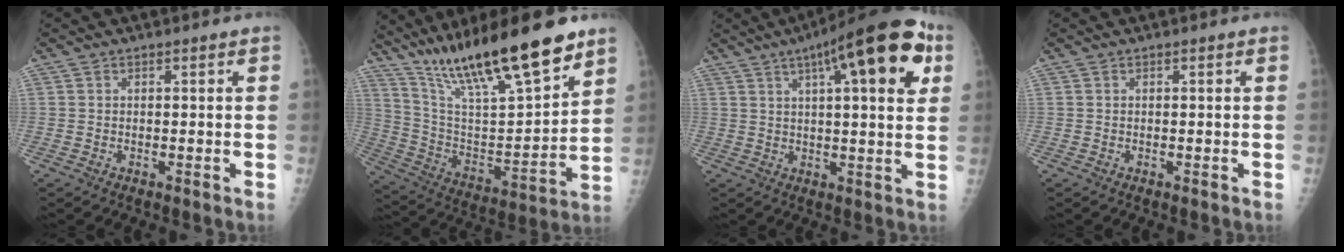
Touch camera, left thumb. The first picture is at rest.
{"total": 24.9, "force": [17.9, 4.8, 16.7], "torque": [-0.267, -0.065, 0.318]}
{"total": 19.6, "force": [8.4, 5.4, 16.8], "torque": [-0.225, 0.003, 0.114]}
{"total": 0.0}